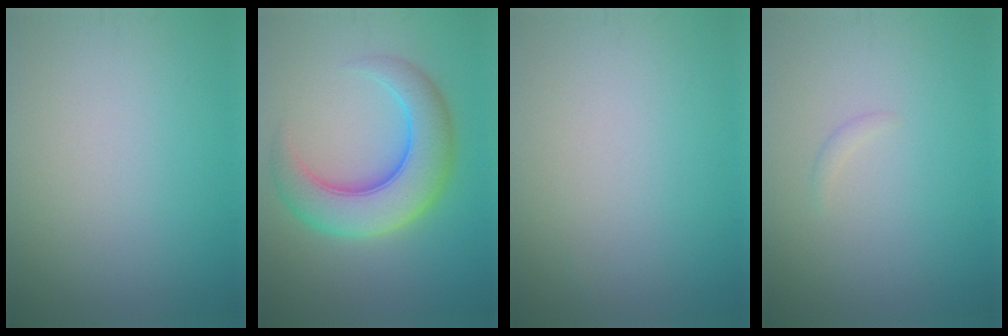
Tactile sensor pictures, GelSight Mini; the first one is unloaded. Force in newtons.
{"total": 7.9, "press": 7.8, "slide": 0.3}
{"total": 0.0}
{"total": 0.5, "press": 0.5, "slide": 0.0}